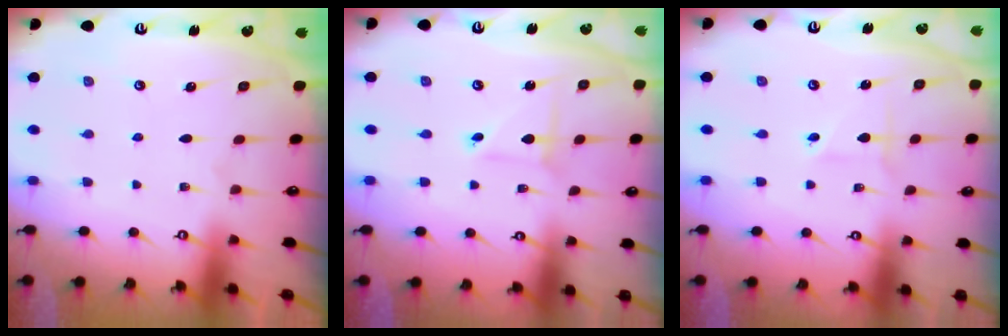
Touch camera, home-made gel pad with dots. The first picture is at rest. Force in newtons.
{"total": 2.2, "press": 2.2, "slide": 0.1}
{"total": 1.8, "press": 1.8, "slide": 0.2}